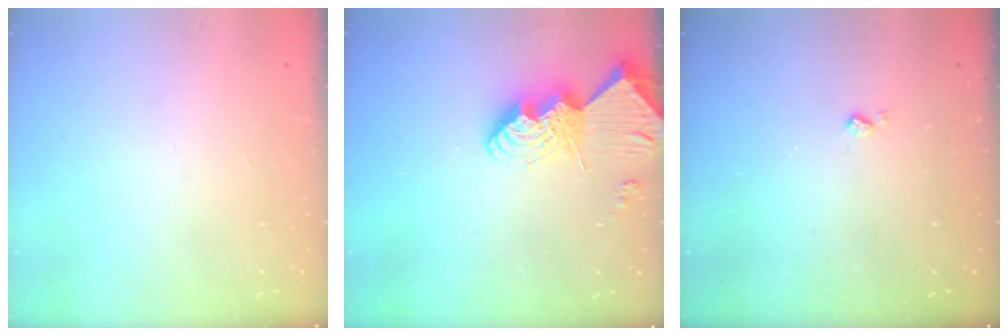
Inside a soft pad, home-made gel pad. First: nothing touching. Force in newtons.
{"total": 13.0, "press": 12.9, "slide": 1.2}
{"total": 3.5, "press": 3.5, "slide": 0.5}